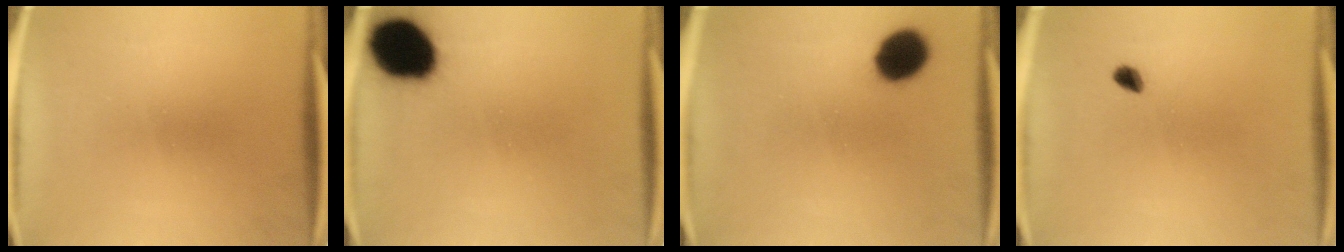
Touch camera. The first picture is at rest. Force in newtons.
{"total": 16.5}
{"total": 9.4}
{"total": 1.7}